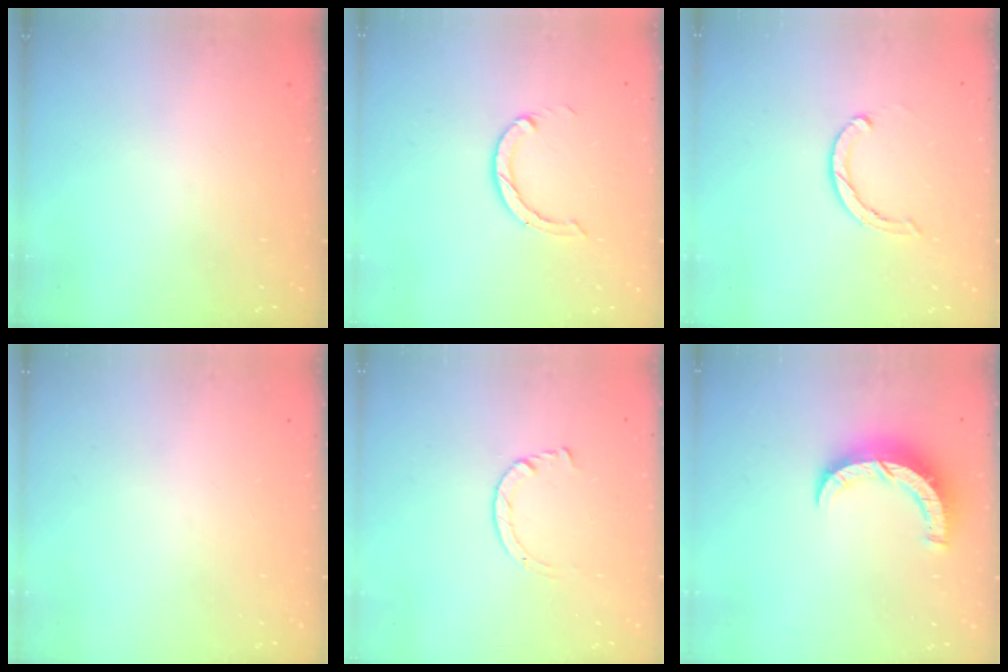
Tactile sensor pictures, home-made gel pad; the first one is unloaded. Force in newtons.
{"total": 3.6, "press": 3.5, "slide": 0.5}
{"total": 3.5, "press": 3.5, "slide": 0.2}
{"total": 0.0}
{"total": 2.9, "press": 2.8, "slide": 0.3}
{"total": 8.0, "press": 7.9, "slide": 0.7}